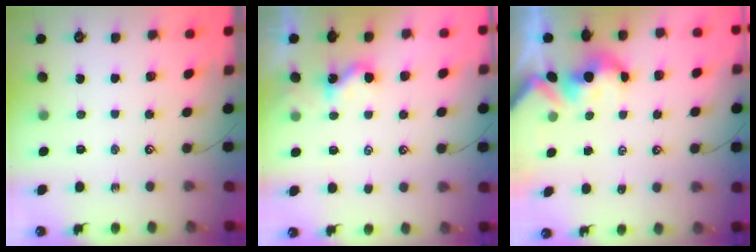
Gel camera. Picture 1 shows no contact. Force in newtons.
{"total": 1.9, "press": 1.9, "slide": 0.1}
{"total": 2.3, "press": 2.3, "slide": 0.2}